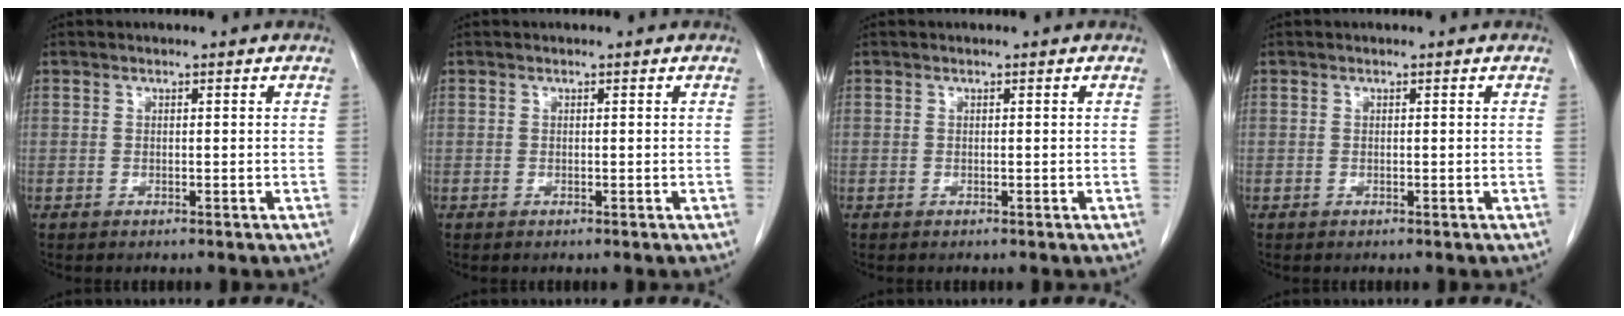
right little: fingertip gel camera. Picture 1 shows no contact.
{"total": 0.0}
{"total": 0.0}
{"total": 0.0}